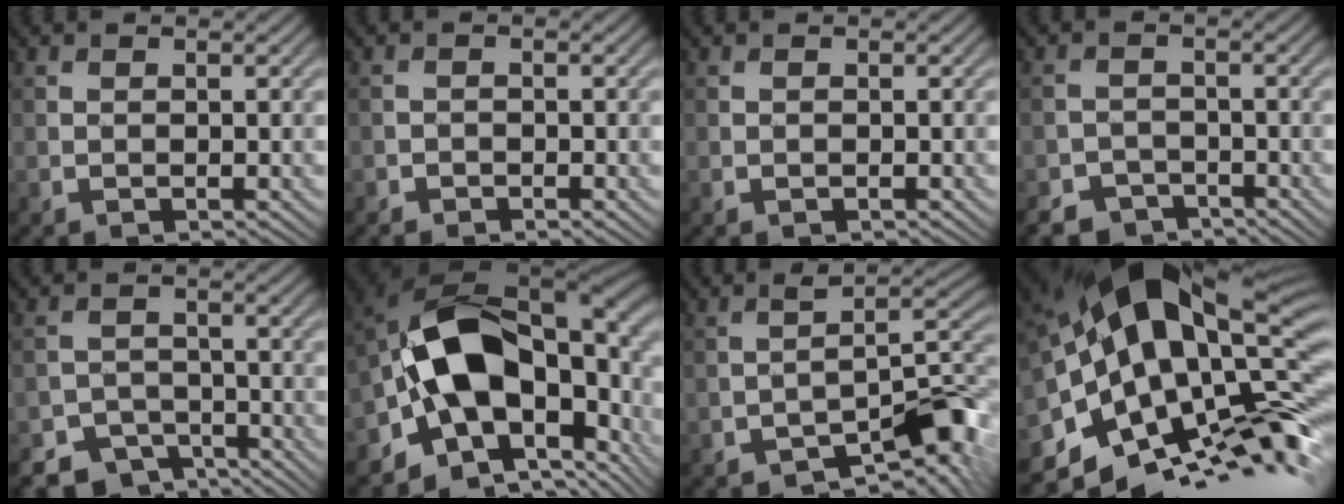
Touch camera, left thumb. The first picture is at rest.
{"total": 1.1, "force": [-1.0, 0.5, 0.2], "torque": [-0.001, 0.000, -0.022]}
{"total": 0.0}
{"total": 4.6, "force": [-3.8, 2.4, 0.9], "torque": [-0.014, -0.003, -0.069]}
{"total": 6.4, "force": [-5.1, 3.6, 1.4], "torque": [-0.020, -0.012, -0.082]}
{"total": 17.9, "force": [-1.9, 11.9, 13.3], "torque": [-0.213, -0.008, -0.016]}
{"total": 8.5, "force": [-5.1, 3.1, 6.1], "torque": [-0.072, -0.002, -0.084]}
{"total": 19.2, "force": [-0.8, 9.6, 16.6], "torque": [-0.276, -0.016, -0.014]}